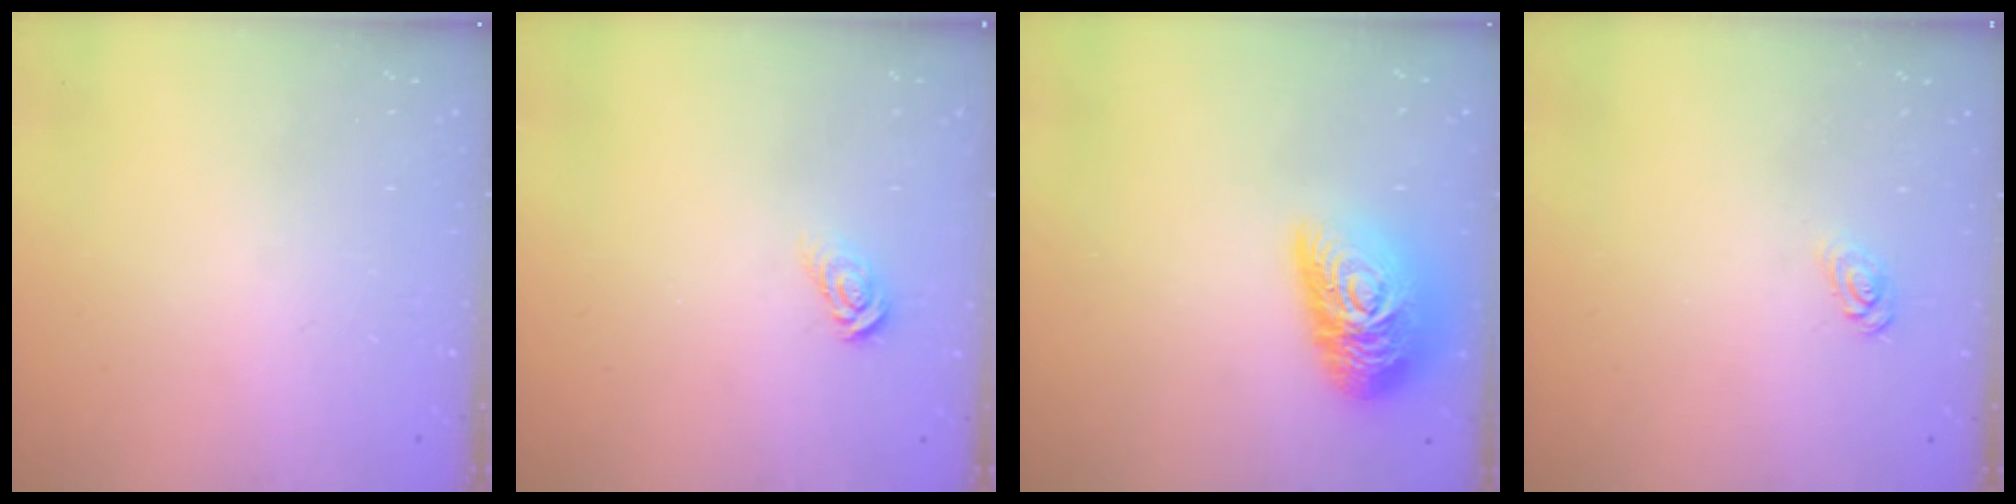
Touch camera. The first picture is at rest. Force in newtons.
{"total": 5.6, "press": 5.6, "slide": 0.5}
{"total": 17.3, "press": 17.3, "slide": 1.1}
{"total": 3.3, "press": 3.3, "slide": 0.1}